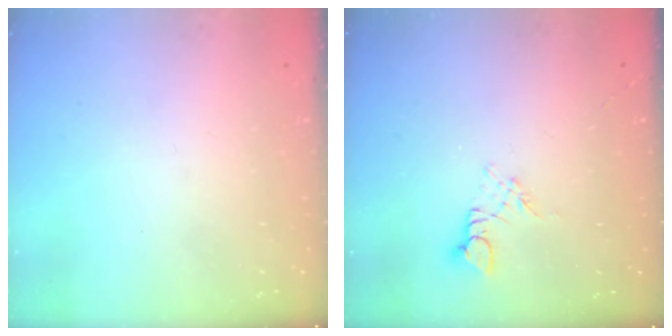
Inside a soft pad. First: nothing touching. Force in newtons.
{"total": 3.5, "press": 3.4, "slide": 0.5}